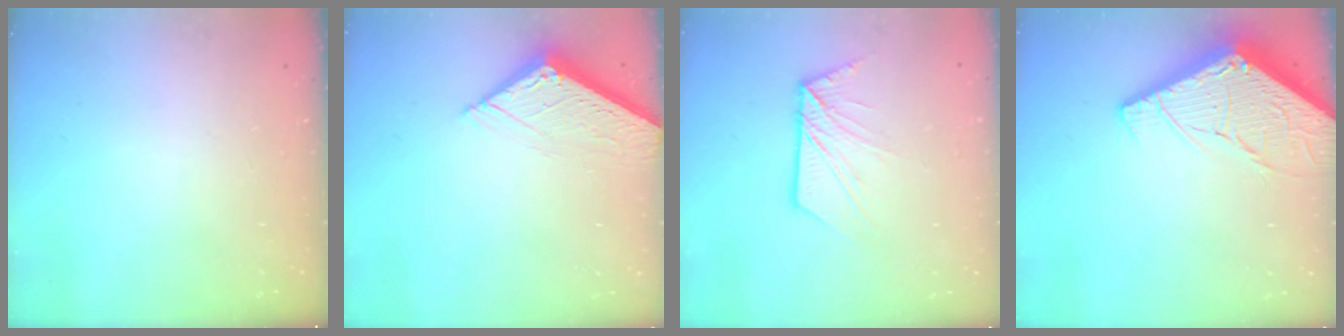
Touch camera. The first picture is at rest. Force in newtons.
{"total": 7.8, "press": 7.8, "slide": 0.1}
{"total": 10.2, "press": 10.1, "slide": 1.1}
{"total": 13.3, "press": 13.2, "slide": 1.5}